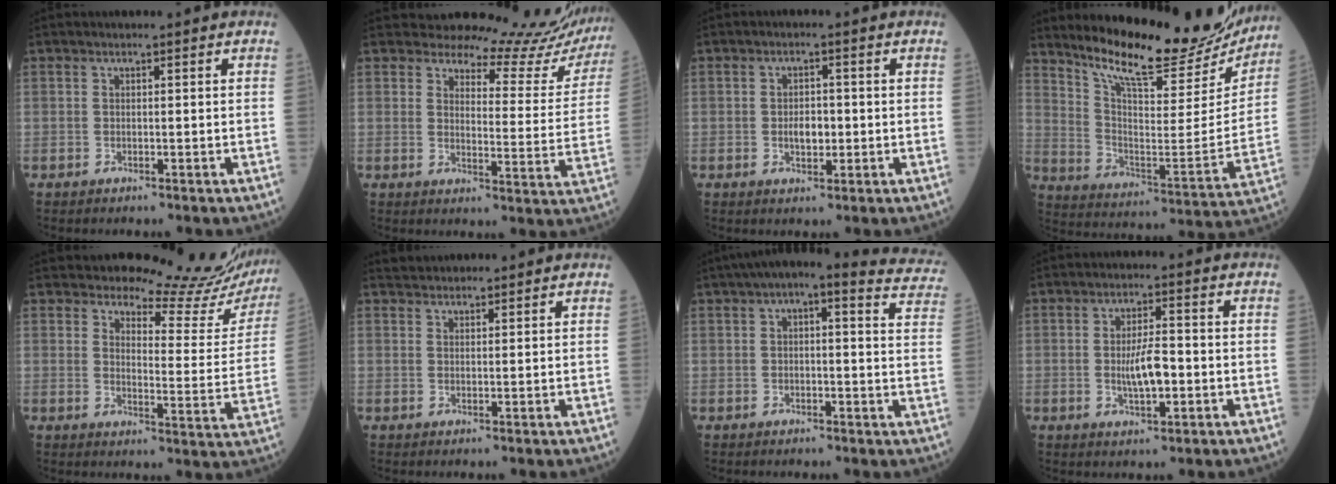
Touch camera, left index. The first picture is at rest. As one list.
[{"total": 17.1, "force": [16.9, 2.4, 1.6], "torque": [0.005, -0.101, 0.167]}, {"total": 3.1, "force": [-0.4, 1.8, 2.5], "torque": [-0.044, 0.002, -0.004]}, {"total": 22.6, "force": [20.2, 4.6, 8.9], "torque": [-0.141, -0.054, 0.290]}, {"total": 16.6, "force": [16.2, 1.9, 3.1], "torque": [-0.026, -0.103, 0.167]}, {"total": 3.2, "force": [3.1, 0.6, 0.3], "torque": [-0.008, 0.033, 0.057]}, {"total": 15.6, "force": [13.3, 3.6, 7.4], "torque": [-0.083, 0.021, 0.134]}, {"total": 5.3, "force": [-0.8, 1.4, 5.0], "torque": [-0.100, 0.000, -0.013]}]